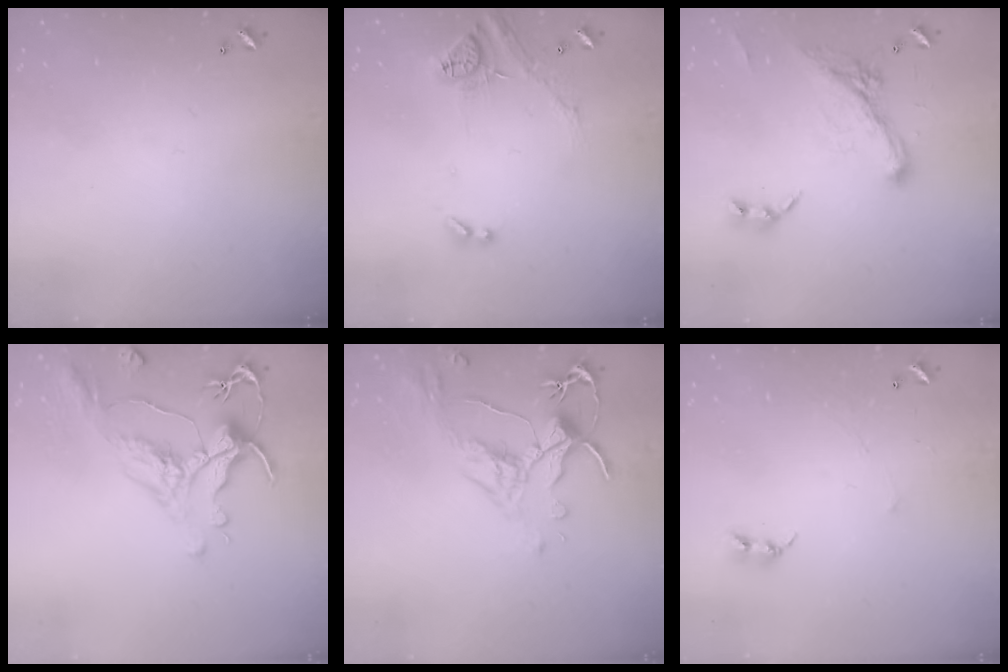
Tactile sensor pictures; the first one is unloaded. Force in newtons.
{"total": 15.6, "press": 15.6, "slide": 1.1}
{"total": 4.6, "press": 4.4, "slide": 1.4}
{"total": 1.7, "press": 0.9, "slide": 1.4}
{"total": 2.6, "press": 2.2, "slide": 1.3}
{"total": 2.7, "press": 2.7, "slide": 0.3}